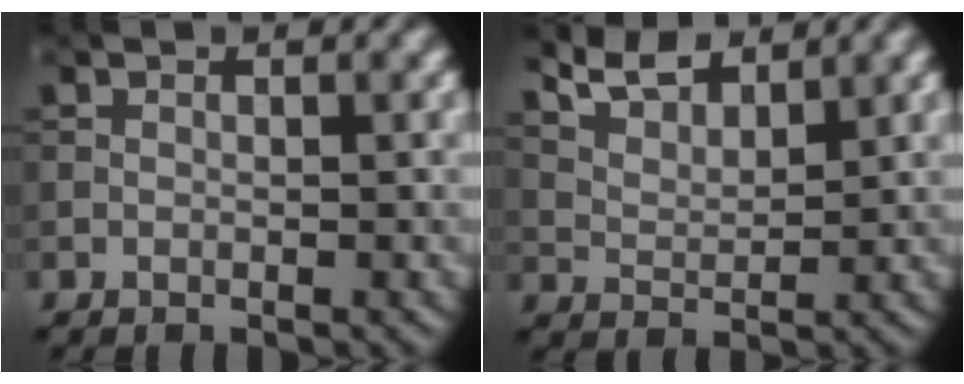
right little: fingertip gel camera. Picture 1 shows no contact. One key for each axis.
{"total": 4.3, "fx": 3.6, "fy": 1.2, "fz": 1.9, "tx": -0.047, "ty": 0.006, "tz": 0.068}